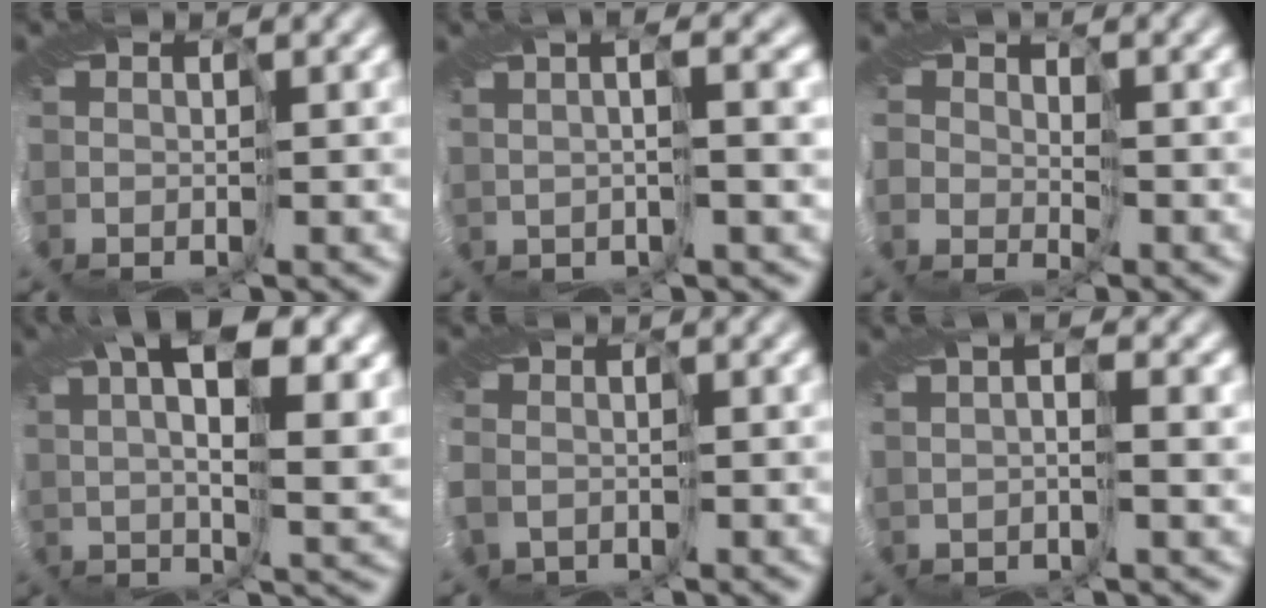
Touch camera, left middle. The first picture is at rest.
{"total": 3.6, "force": [1.4, 0.6, 3.2], "torque": [-0.031, 0.028, 0.009]}
{"total": 1.3, "force": [0.8, 0.7, -0.8], "torque": [0.006, -0.003, 0.020]}
{"total": 9.6, "force": [4.7, 3.0, 7.8], "torque": [-0.112, 0.014, 0.069]}
{"total": 5.5, "force": [-1.1, 4.8, 2.3], "torque": [-0.068, -0.012, -0.020]}
{"total": 1.2, "force": [0.9, -0.6, 0.5], "torque": [-0.004, 0.011, 0.015]}